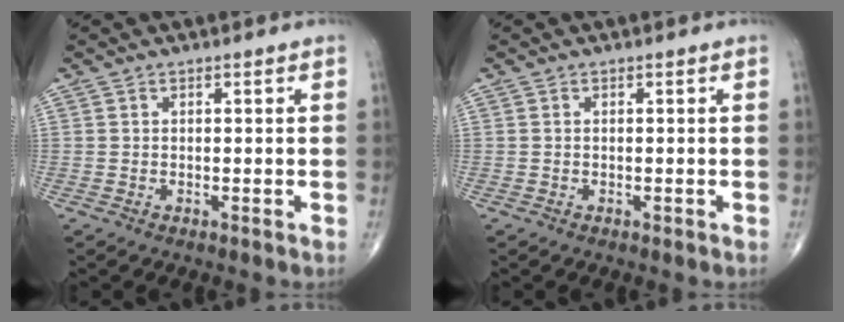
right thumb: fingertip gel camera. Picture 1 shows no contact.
{"total": 0.0}